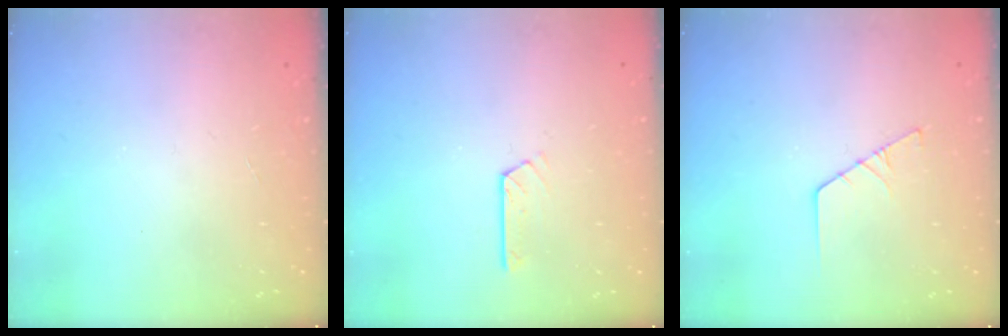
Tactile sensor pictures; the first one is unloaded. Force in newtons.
{"total": 3.5, "press": 3.5, "slide": 0.3}
{"total": 2.1, "press": 2.1, "slide": 0.1}